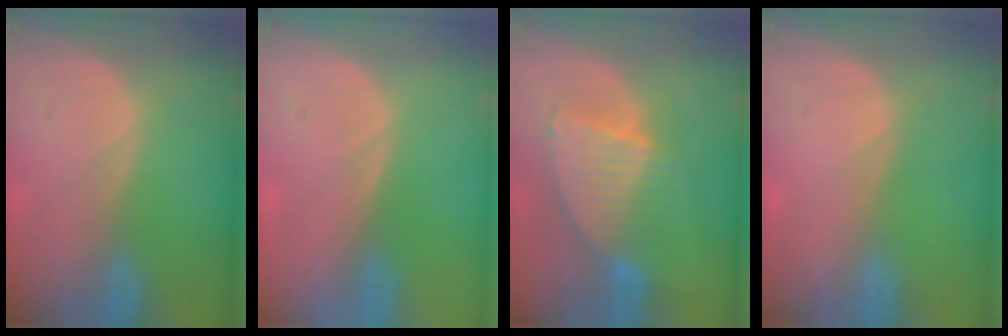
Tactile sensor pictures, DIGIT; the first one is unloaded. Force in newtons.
{"total": 0.0}
{"total": 7.6, "press": 6.9, "slide": 3.3}
{"total": 0.0}